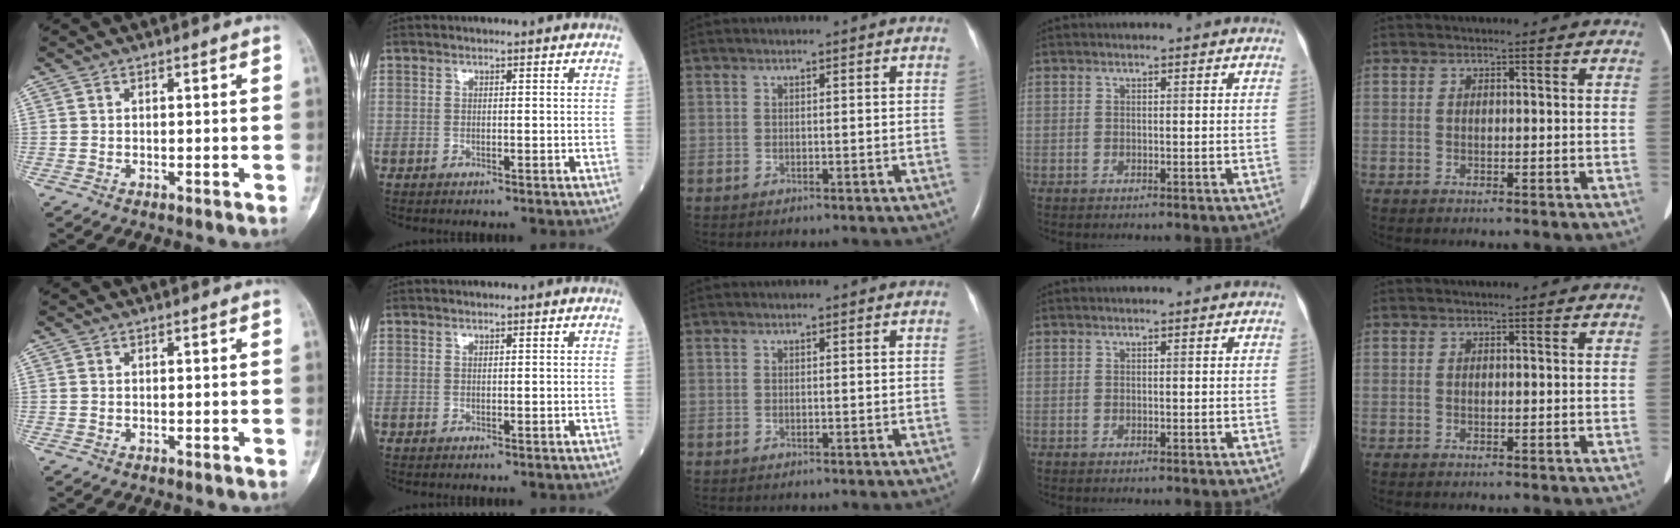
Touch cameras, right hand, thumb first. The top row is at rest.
{}